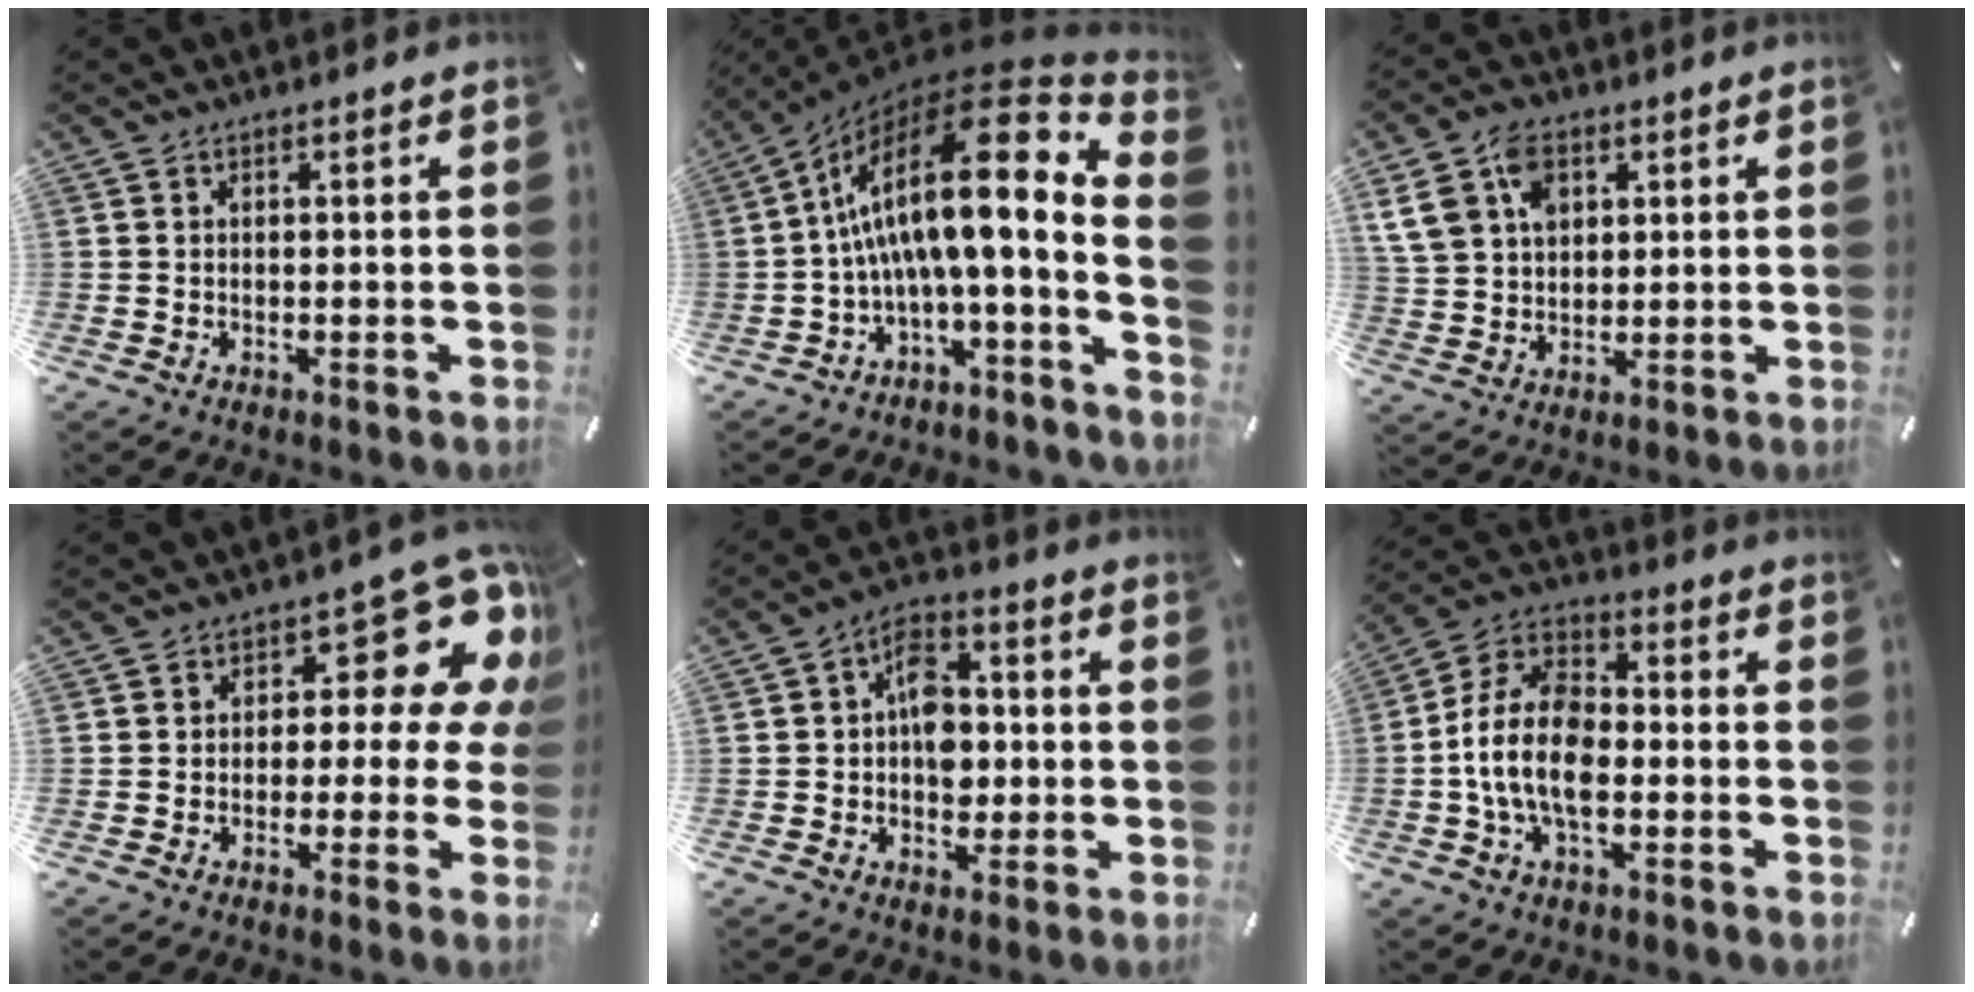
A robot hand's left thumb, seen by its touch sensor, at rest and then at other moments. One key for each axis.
{"total": 19.5, "fx": 5.5, "fy": 4.9, "fz": 18.0, "tx": -0.300, "ty": -0.070, "tz": 0.083}
{"total": 9.9, "fx": 4.1, "fy": 7.0, "fz": 5.7, "tx": -0.132, "ty": 0.009, "tz": 0.080}
{"total": 13.1, "fx": 5.0, "fy": 7.1, "fz": 9.9, "tx": -0.116, "ty": -0.036, "tz": 0.079}
{"total": 8.8, "fx": -0.5, "fy": 6.6, "fz": 5.8, "tx": -0.083, "ty": 0.009, "tz": -0.009}
{"total": 12.9, "fx": -3.5, "fy": 7.8, "fz": 9.6, "tx": -0.209, "ty": 0.014, "tz": -0.066}